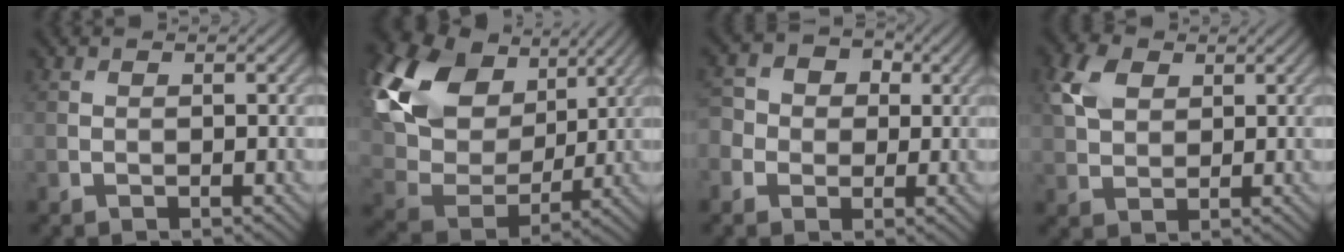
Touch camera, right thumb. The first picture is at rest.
{"total": 16.6, "force": [7.3, 11.1, 10.0], "torque": [-0.269, 0.029, 0.147]}
{"total": 4.8, "force": [-0.2, 4.5, 1.9], "torque": [-0.044, 0.010, -0.018]}
{"total": 5.0, "force": [2.1, 3.3, 3.2], "torque": [-0.081, 0.012, 0.040]}